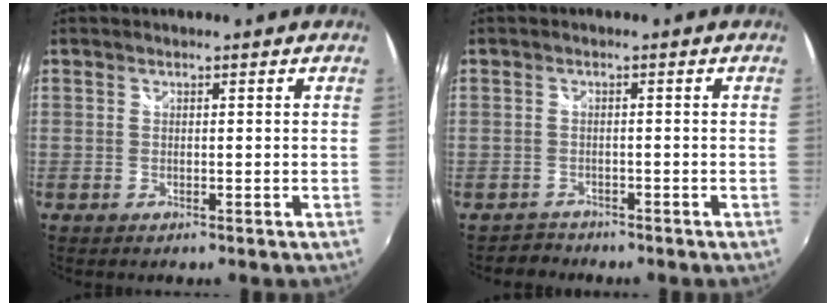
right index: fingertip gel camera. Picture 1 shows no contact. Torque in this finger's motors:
{"motor_torque": [-2.13, 0.00, -0.76, -0.21]}